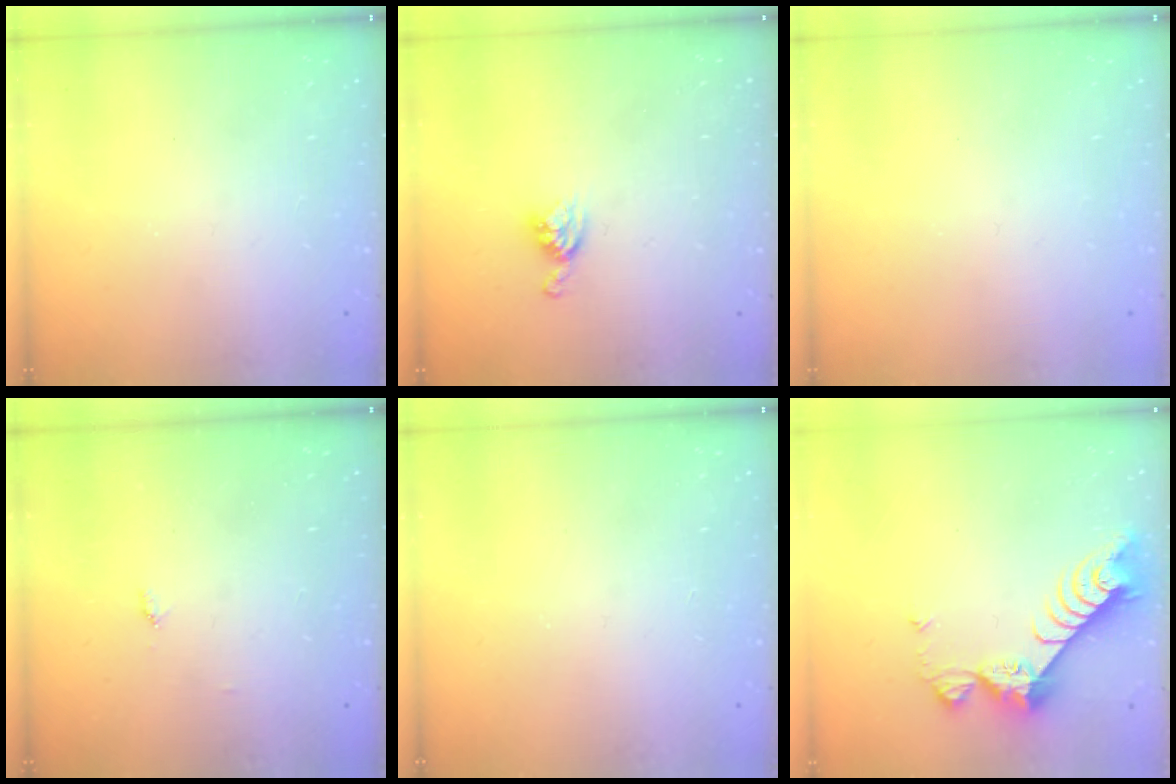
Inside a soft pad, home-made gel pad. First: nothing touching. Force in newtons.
{"total": 5.5, "press": 5.5, "slide": 0.1}
{"total": 0.0}
{"total": 4.5, "press": 4.5, "slide": 0.6}
{"total": 1.7, "press": 1.7, "slide": 0.2}
{"total": 9.1, "press": 9.1, "slide": 0.6}